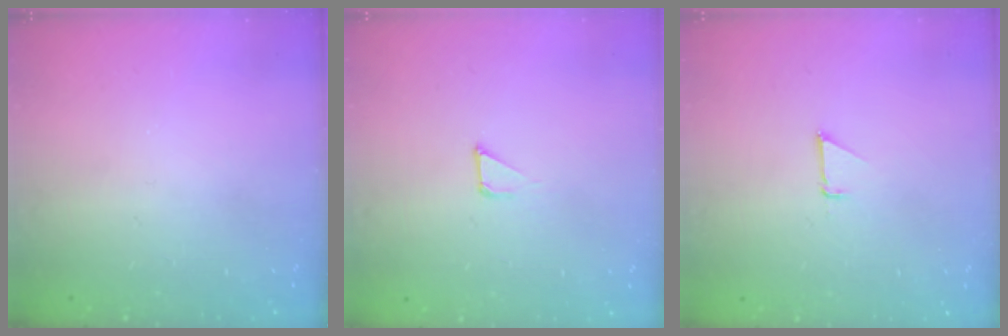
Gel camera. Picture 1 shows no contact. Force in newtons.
{"total": 1.3, "press": 1.3, "slide": 0.0}
{"total": 0.8, "press": 0.8, "slide": 0.1}